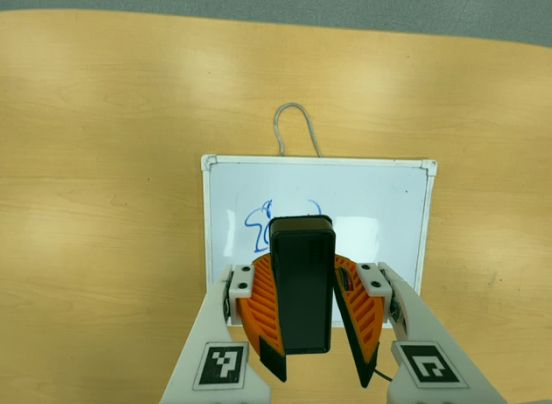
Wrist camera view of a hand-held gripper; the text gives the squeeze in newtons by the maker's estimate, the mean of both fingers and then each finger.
{"total": 9.9, "left": 10.0, "right": 9.8}